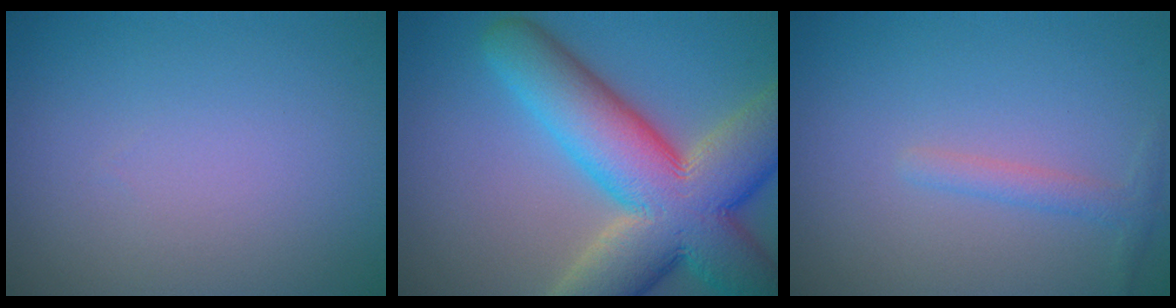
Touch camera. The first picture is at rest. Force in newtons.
{"total": 13.9, "press": 13.8, "slide": 1.0}
{"total": 1.5, "press": 1.5, "slide": 0.0}